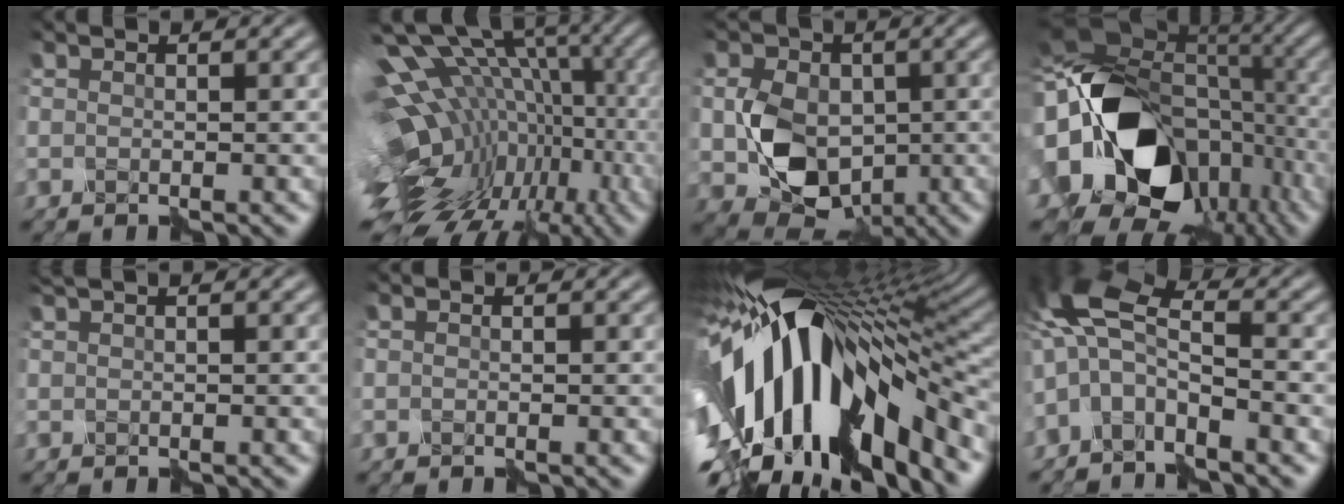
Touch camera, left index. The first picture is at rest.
{"total": 15.1, "force": [-2.5, 9.6, 11.3], "torque": [-0.158, 0.038, -0.007]}
{"total": 6.6, "force": [-1.3, 4.9, 4.1], "torque": [-0.080, 0.005, -0.020]}
{"total": 21.1, "force": [-5.5, 16.1, 12.5], "torque": [-0.228, -0.044, -0.078]}
{"total": 1.2, "force": [0.8, 0.3, 0.8], "torque": [-0.011, 0.011, 0.009]}
{"total": 0.0}
{"total": 16.3, "force": [-3.5, 8.6, 13.4], "torque": [-0.250, 0.003, -0.055]}
{"total": 5.5, "force": [-2.5, 2.4, 4.3], "torque": [-0.092, 0.026, -0.056]}